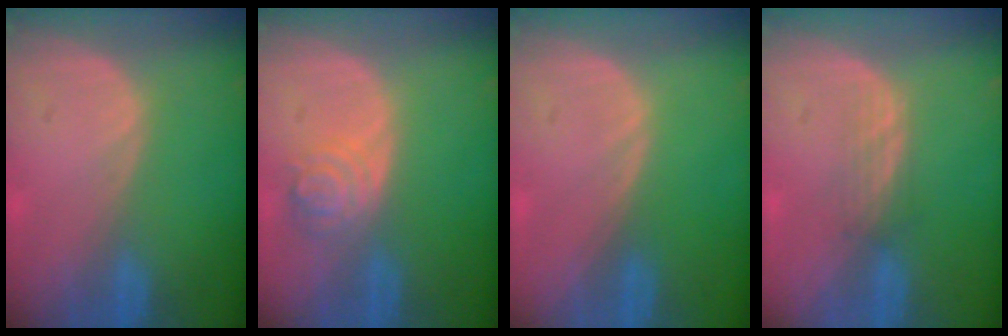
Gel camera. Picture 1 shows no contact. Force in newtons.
{"total": 4.1, "press": 4.1, "slide": 0.1}
{"total": 0.0}
{"total": 2.2, "press": 2.2, "slide": 0.4}